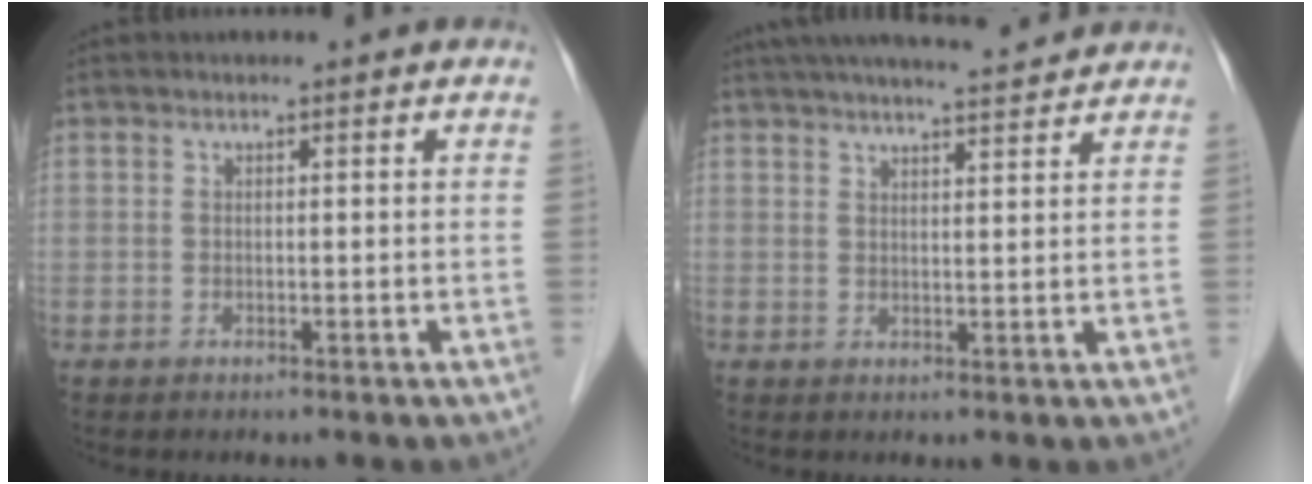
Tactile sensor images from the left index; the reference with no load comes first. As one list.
[{"total": 10.1, "force": [8.7, 1.1, 5.0], "torque": [-0.081, 0.010, 0.112]}]